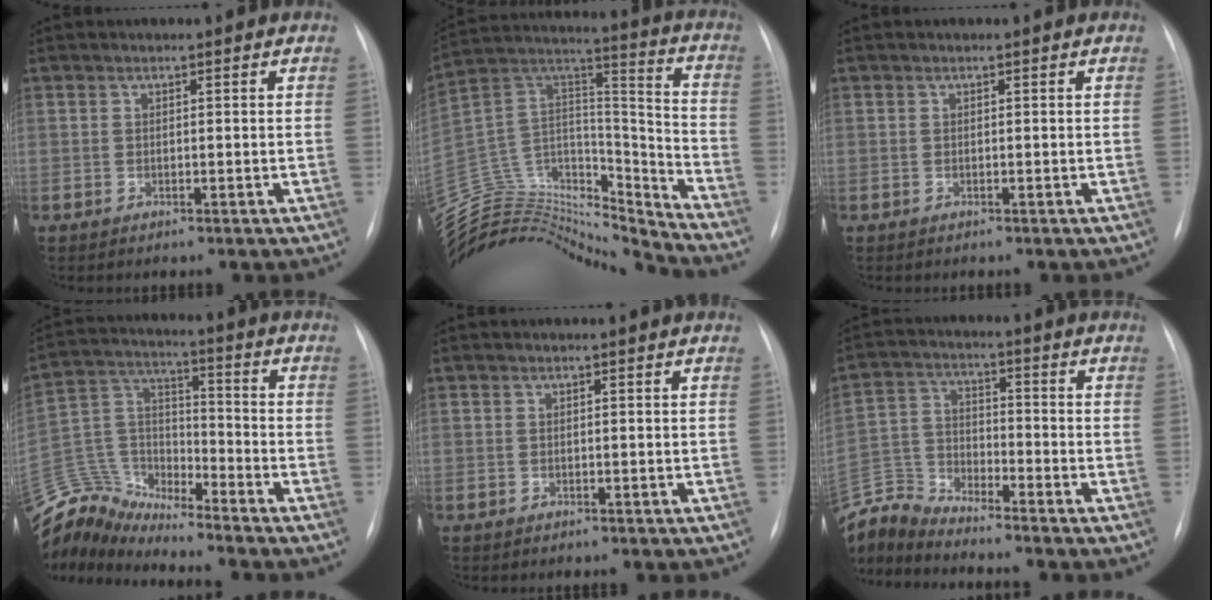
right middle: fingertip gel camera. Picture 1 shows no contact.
{"total": 26.3, "force": [-25.2, 5.4, 5.2], "torque": [-0.137, 0.061, -0.410]}
{"total": 0.0}
{"total": 12.3, "force": [-12.2, 1.2, 0.7], "torque": [-0.021, 0.055, -0.241]}
{"total": 0.5, "force": [-0.3, 0.4, 0.0], "torque": [-0.006, 0.004, -0.006]}
{"total": 8.7, "force": [-8.7, -0.3, 0.4], "torque": [-0.016, 0.010, -0.174]}